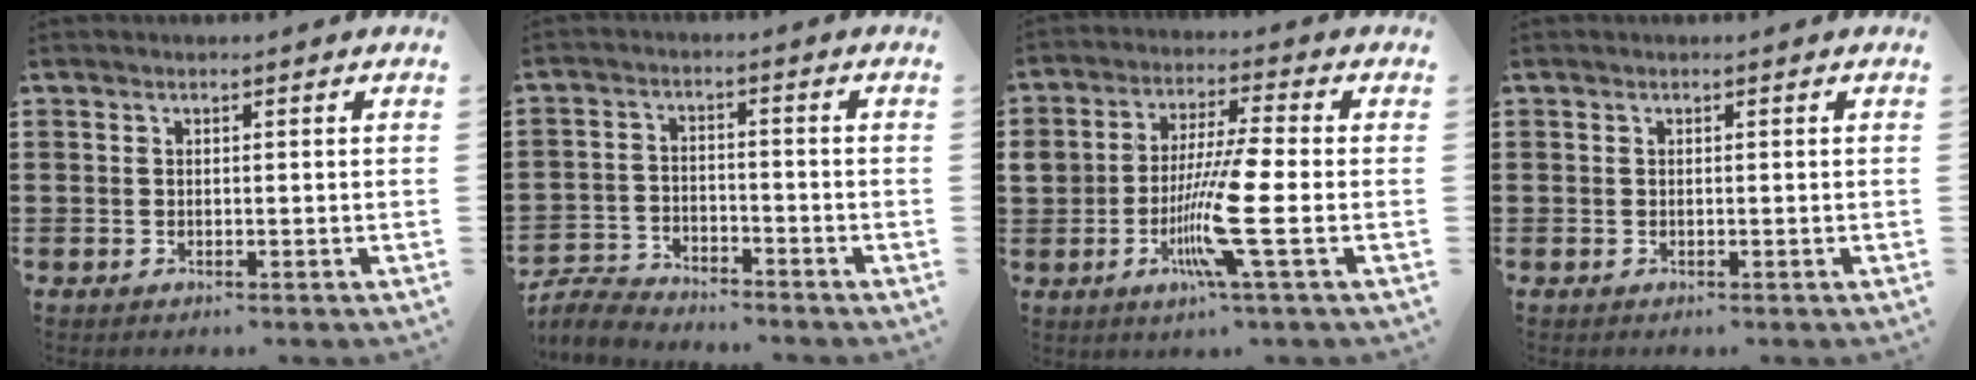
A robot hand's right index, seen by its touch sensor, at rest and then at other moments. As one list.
[{"total": 4.5, "force": [-4.4, 0.8, 0.4], "torque": [-0.026, 0.001, -0.095]}, {"total": 9.9, "force": [-2.4, 0.7, 9.6], "torque": [-0.203, -0.020, -0.054]}, {"total": 0.0}]